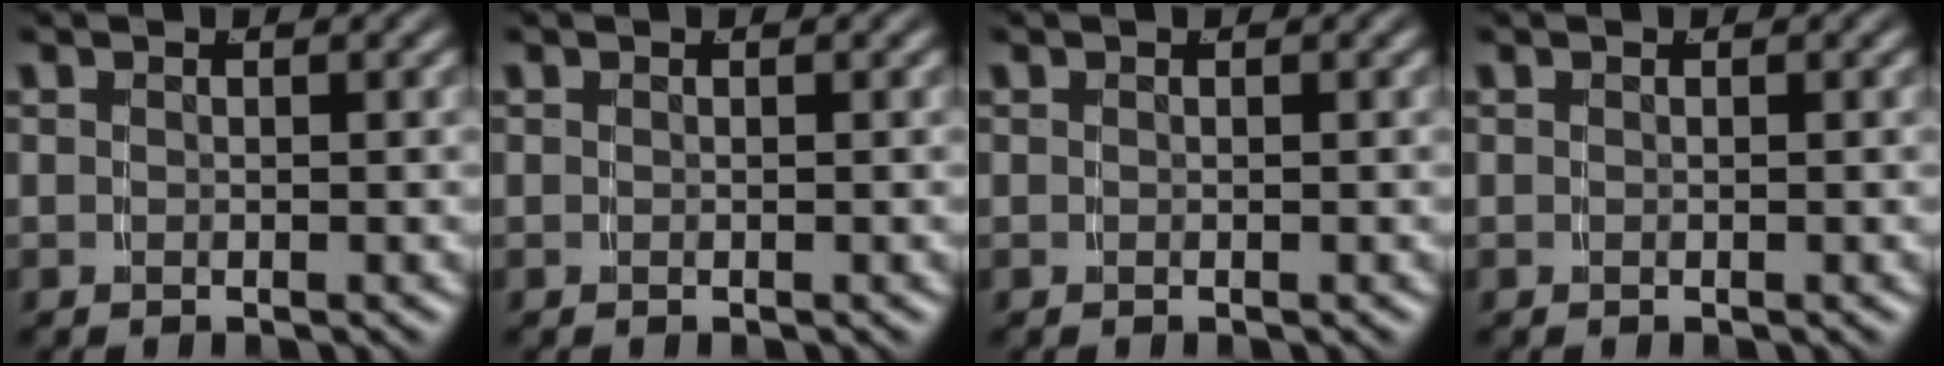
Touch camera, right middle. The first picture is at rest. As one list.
[{"total": 0.0}, {"total": 0.0}, {"total": 0.0}]